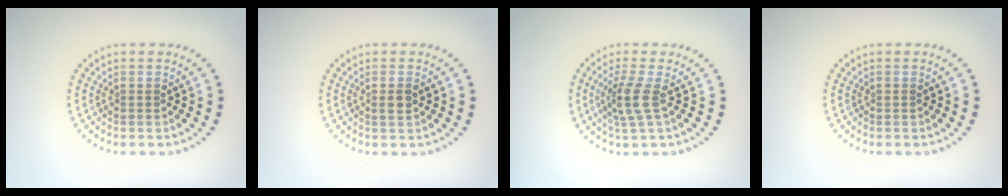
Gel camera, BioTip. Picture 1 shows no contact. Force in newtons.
{"total": 1.1, "press": 1.0, "slide": 0.4}
{"total": 2.7, "press": 2.0, "slide": 1.8}
{"total": 0.0}